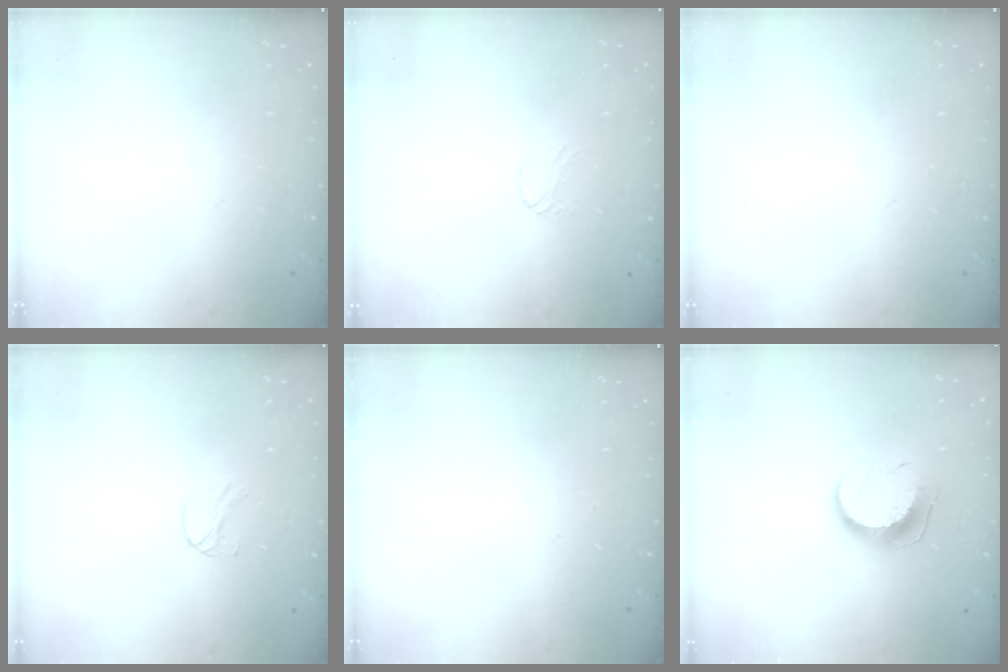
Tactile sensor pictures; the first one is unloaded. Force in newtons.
{"total": 3.6, "press": 3.6, "slide": 0.2}
{"total": 0.0}
{"total": 5.3, "press": 5.3, "slide": 0.5}
{"total": 0.0}
{"total": 10.2, "press": 10.2, "slide": 0.4}